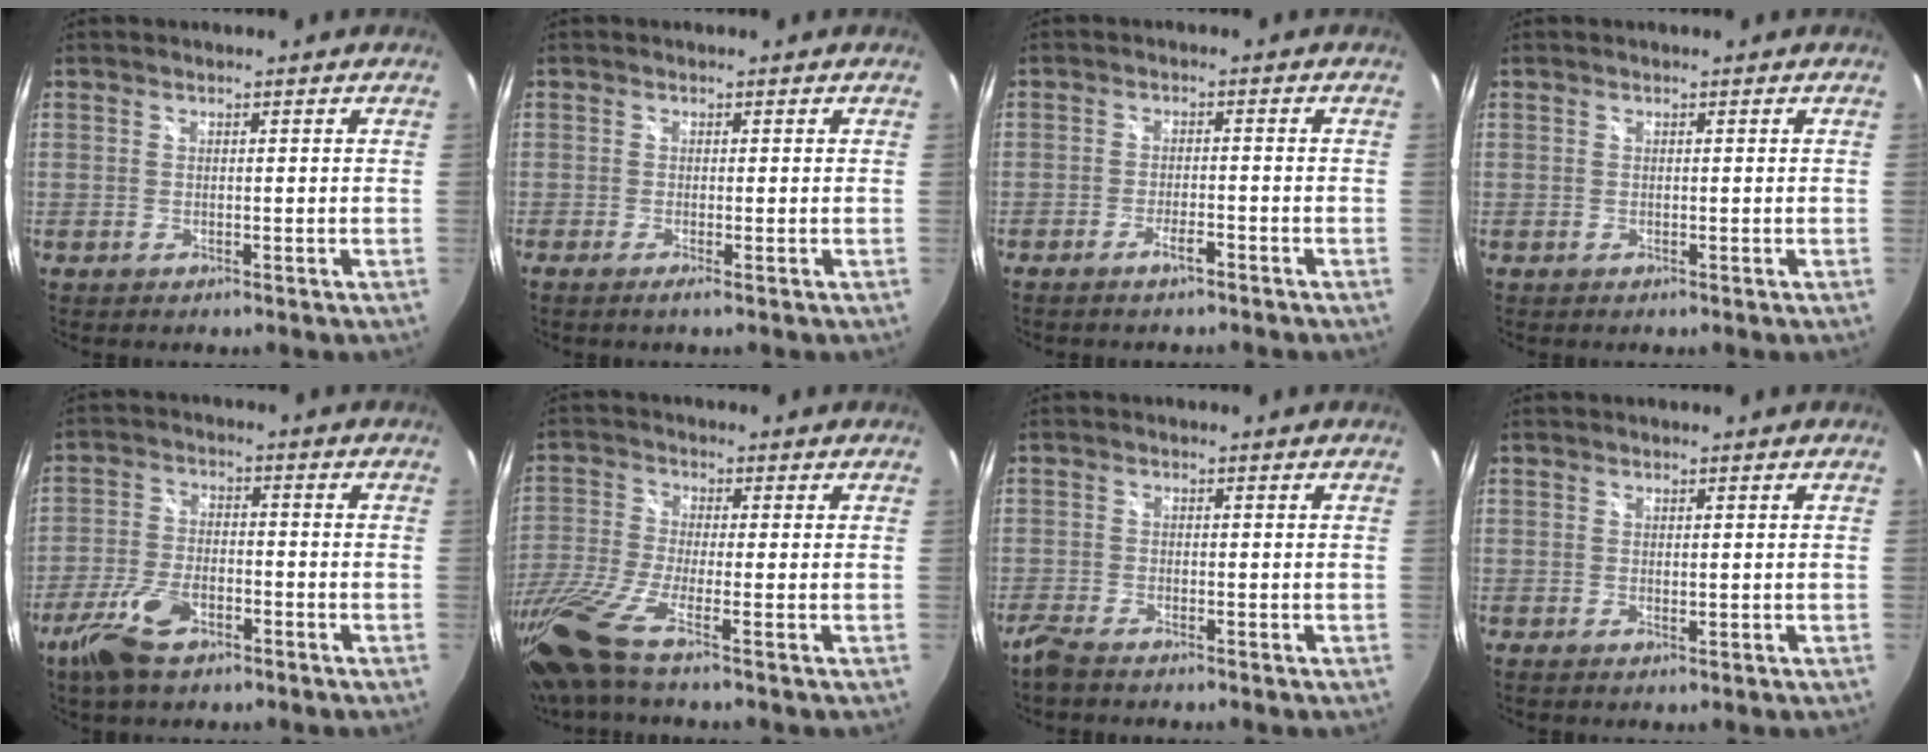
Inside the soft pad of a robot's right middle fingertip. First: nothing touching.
{"total": 1.1, "force": [-0.5, -0.5, 0.9], "torque": [-0.015, -0.003, -0.011]}
{"total": 2.7, "force": [-2.2, 0.3, 1.5], "torque": [-0.041, 0.003, -0.038]}
{"total": 0.0}
{"total": 9.6, "force": [-6.0, 4.4, 6.1], "torque": [-0.146, -0.009, -0.116]}
{"total": 11.9, "force": [-8.6, -0.1, 8.3], "torque": [-0.189, -0.041, -0.173]}
{"total": 3.2, "force": [-2.8, 0.5, 1.5], "torque": [-0.045, -0.007, -0.055]}
{"total": 0.6, "force": [0.1, 0.2, 0.6], "torque": [-0.009, 0.002, 0.001]}